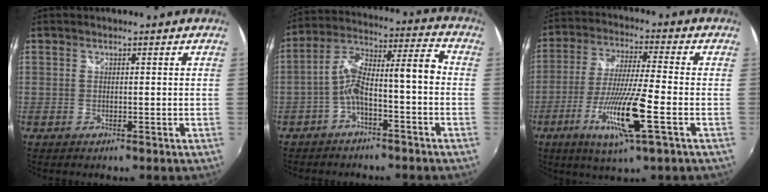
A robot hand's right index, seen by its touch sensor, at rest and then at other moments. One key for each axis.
{"total": 9.8, "fx": -3.0, "fy": 2.1, "fz": 9.1, "tx": -0.172, "ty": 0.030, "tz": -0.047}
{"total": 14.3, "fx": -5.5, "fy": 0.6, "fz": 13.2, "tx": -0.268, "ty": -0.021, "tz": -0.102}